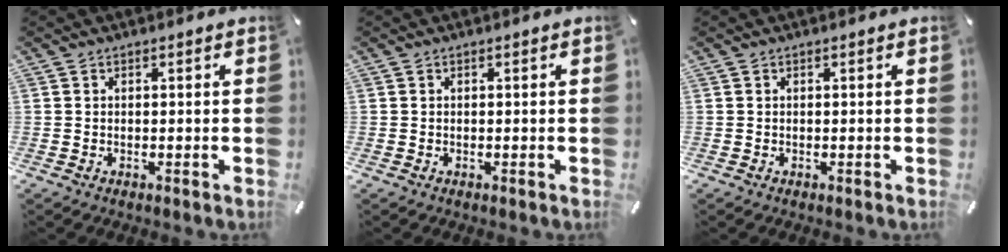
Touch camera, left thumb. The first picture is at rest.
{"total": 0.0}
{"total": 0.0}